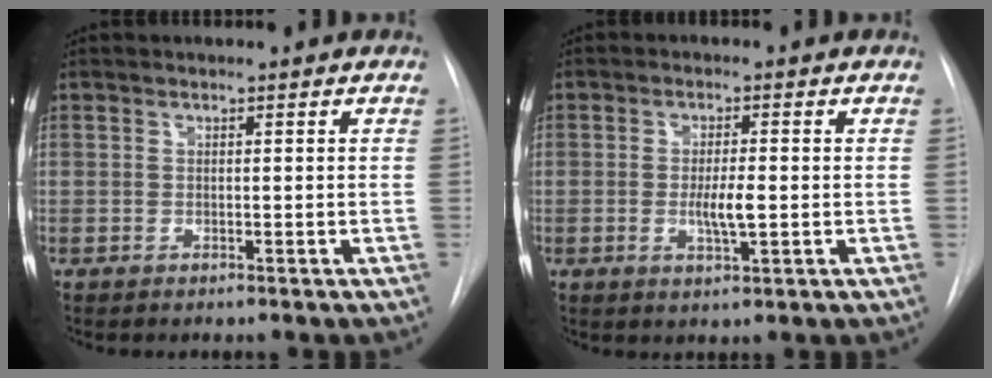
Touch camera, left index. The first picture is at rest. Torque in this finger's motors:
{"motor_torque": [0.45, 0.06, 0.12, 0.04]}